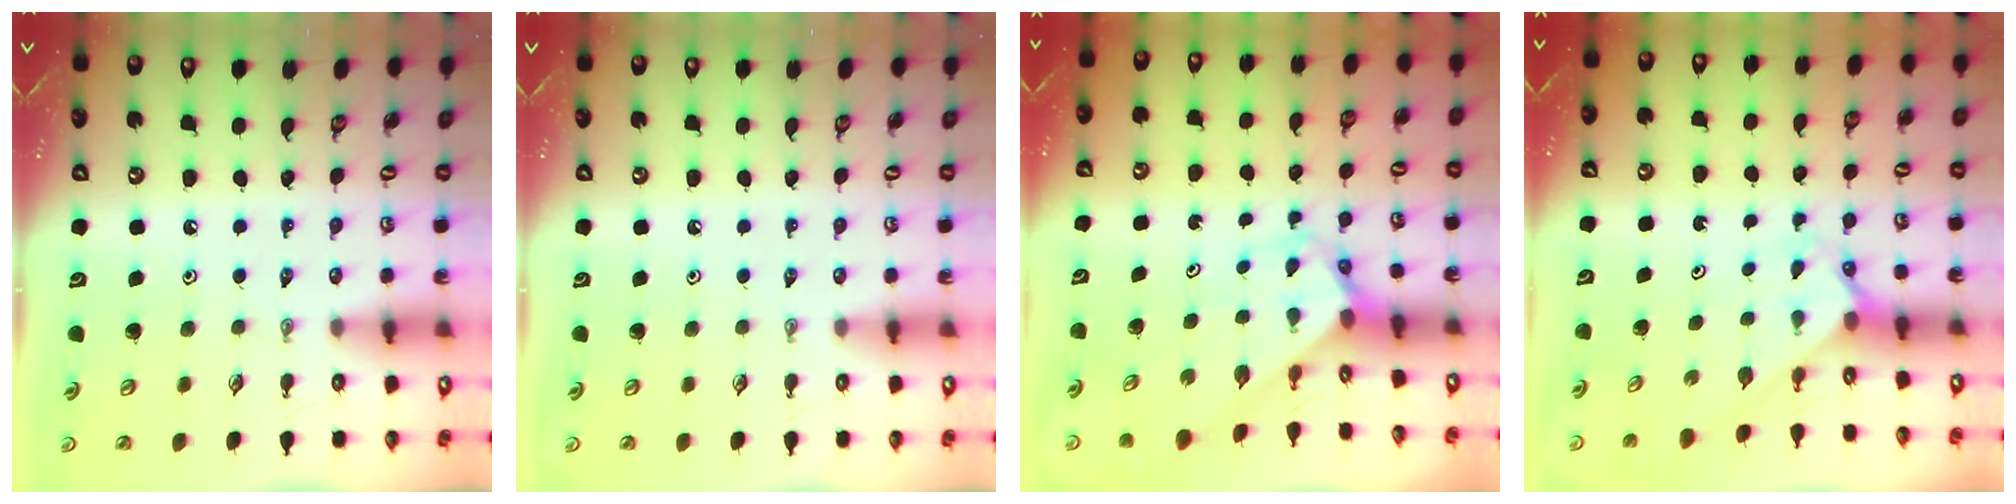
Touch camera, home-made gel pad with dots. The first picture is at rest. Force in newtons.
{"total": 0.0}
{"total": 2.4, "press": 2.4, "slide": 0.2}
{"total": 2.3, "press": 2.3, "slide": 0.2}